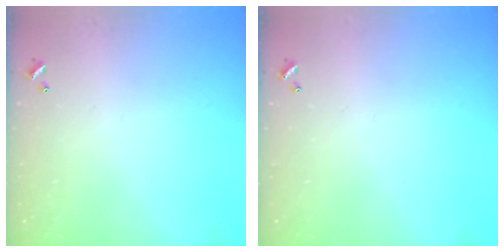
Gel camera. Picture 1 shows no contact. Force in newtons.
{"total": 0.0}